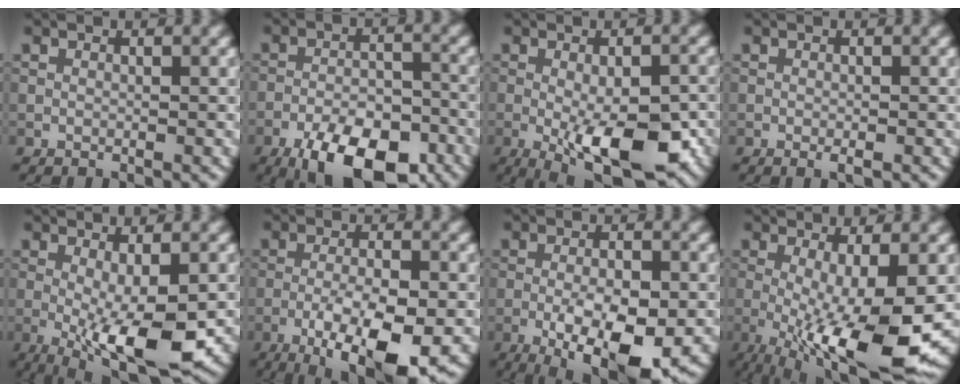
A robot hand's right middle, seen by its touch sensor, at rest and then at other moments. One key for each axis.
{"total": 10.2, "fx": -6.7, "fy": 4.0, "fz": 6.6, "tx": -0.102, "ty": -0.009, "tz": -0.109}
{"total": 9.6, "fx": -3.2, "fy": 3.4, "fz": 8.4, "tx": -0.133, "ty": -0.020, "tz": -0.040}
{"total": 0.9, "fx": -0.4, "fy": 0.2, "fz": 0.8, "tx": -0.012, "ty": -0.004, "tz": -0.005}
{"total": 8.1, "fx": -1.9, "fy": 1.9, "fz": 7.7, "tx": -0.135, "ty": -0.020, "tz": -0.029}
{"total": 10.4, "fx": -5.2, "fy": 3.0, "fz": 8.5, "tx": -0.150, "ty": -0.014, "tz": -0.087}
{"total": 9.6, "fx": -3.7, "fy": 3.4, "fz": 8.1, "tx": -0.133, "ty": -0.009, "tz": -0.057}
{"total": 11.2, "fx": -2.8, "fy": 2.7, "fz": 10.5, "tx": -0.181, "ty": -0.030, "tz": -0.036}